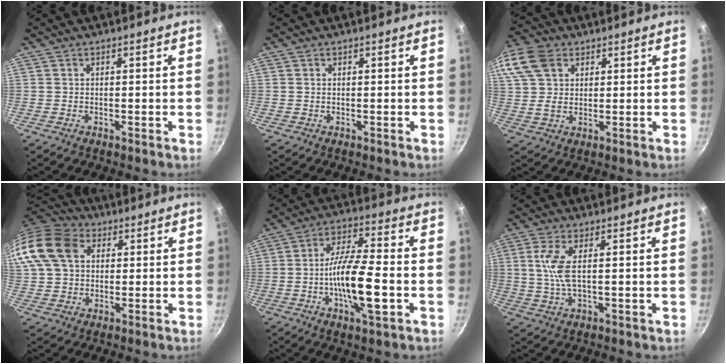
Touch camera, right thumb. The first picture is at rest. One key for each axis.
{"total": 0.0}
{"total": 15.3, "fx": 6.8, "fy": 10.9, "fz": 8.3, "tx": -0.194, "ty": 0.021, "tz": 0.129}
{"total": 16.5, "fx": 4.5, "fy": 12.5, "fz": 9.7, "tx": -0.201, "ty": 0.025, "tz": 0.070}
{"total": 13.4, "fx": -3.2, "fy": 3.5, "fz": 12.5, "tx": -0.224, "ty": 0.021, "tz": -0.067}
{"total": 5.9, "fx": 1.2, "fy": 1.6, "fz": 5.5, "tx": -0.125, "ty": 0.000, "tz": 0.026}